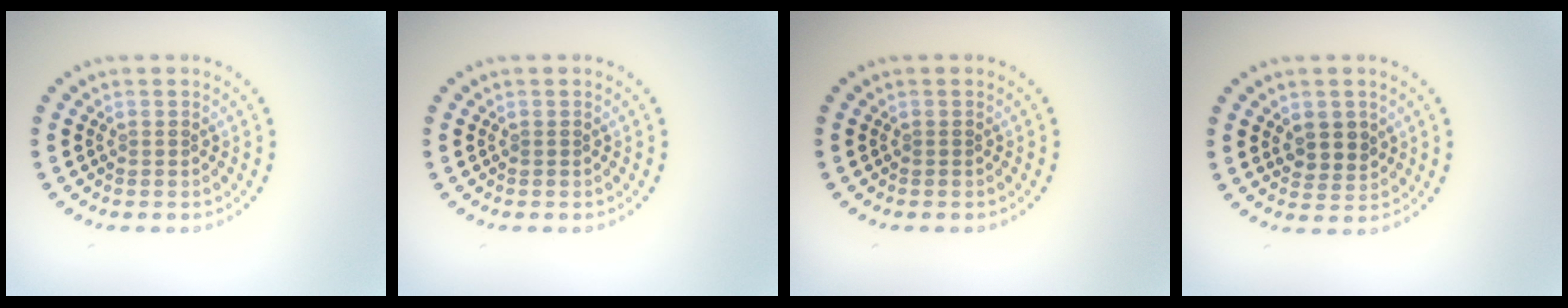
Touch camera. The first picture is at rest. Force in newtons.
{"total": 0.0}
{"total": 0.0}
{"total": 2.6, "press": 2.4, "slide": 0.8}